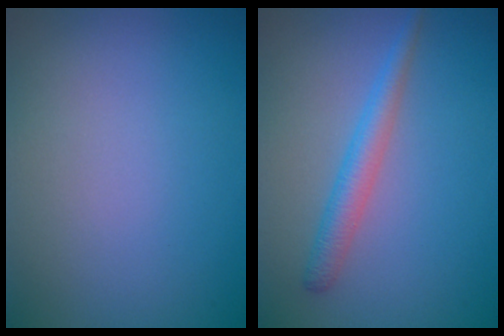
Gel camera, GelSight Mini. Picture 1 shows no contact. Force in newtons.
{"total": 2.5, "press": 2.5, "slide": 0.0}